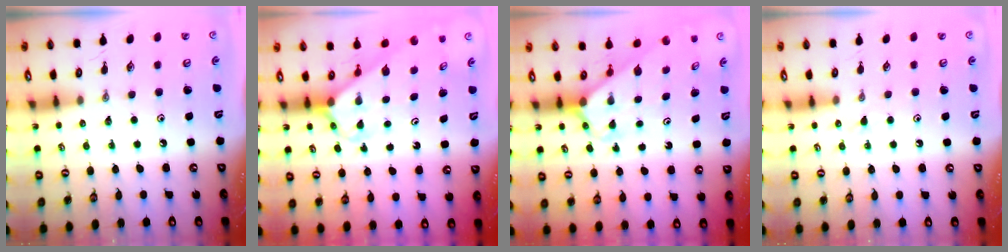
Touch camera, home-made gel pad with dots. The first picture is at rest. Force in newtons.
{"total": 2.4, "press": 2.4, "slide": 0.1}
{"total": 2.4, "press": 2.4, "slide": 0.2}
{"total": 4.4, "press": 4.4, "slide": 0.6}